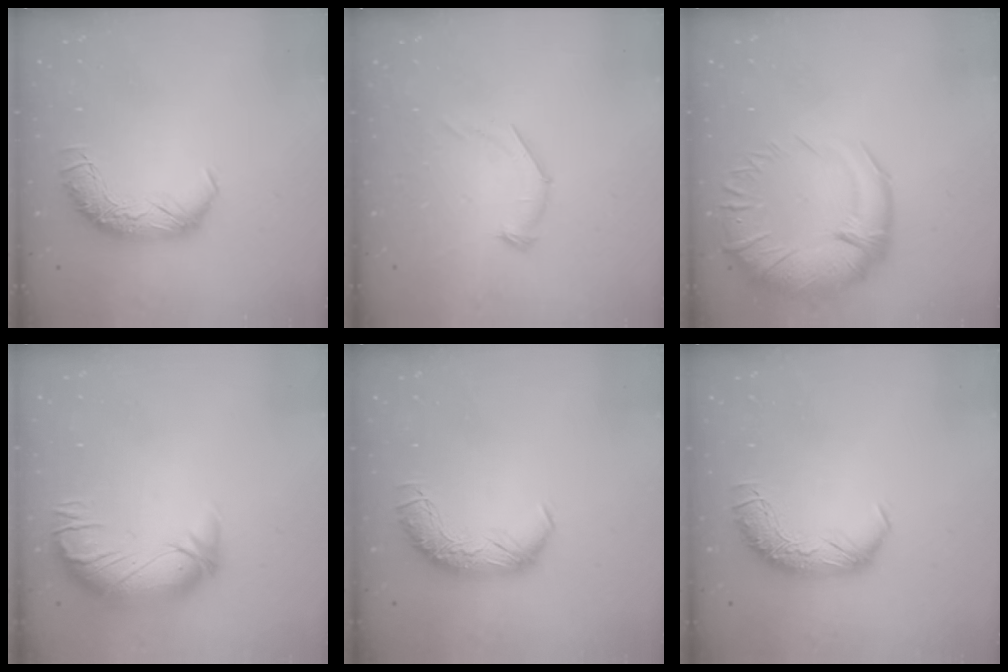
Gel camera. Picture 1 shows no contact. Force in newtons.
{"total": 5.7, "press": 5.7, "slide": 0.9}
{"total": 12.2, "press": 10.8, "slide": 5.6}
{"total": 3.0, "press": 0.2, "slide": 2.9}
{"total": 0.0}
{"total": 0.0}